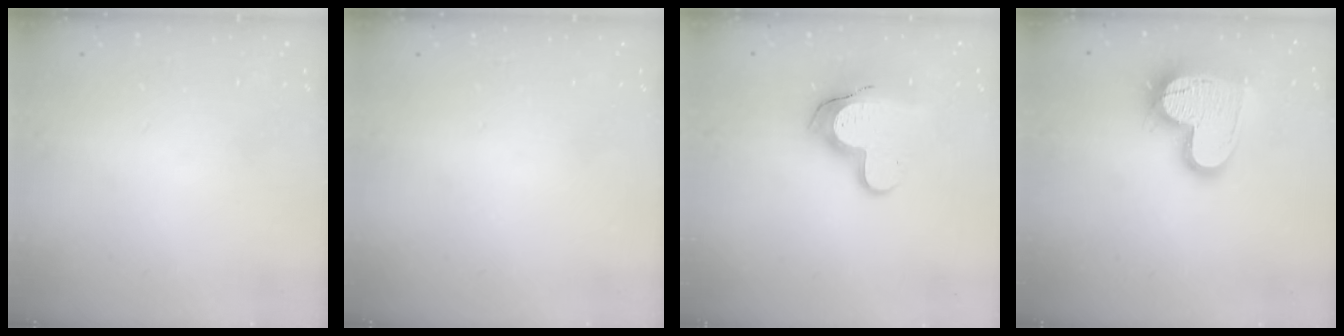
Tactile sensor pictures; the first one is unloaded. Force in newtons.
{"total": 0.0}
{"total": 13.3, "press": 13.3, "slide": 1.1}
{"total": 18.2, "press": 18.1, "slide": 1.5}